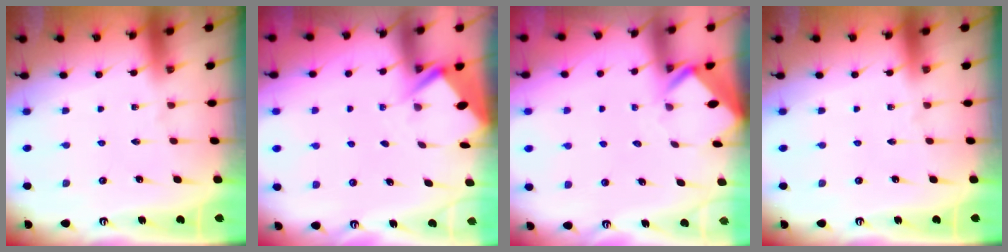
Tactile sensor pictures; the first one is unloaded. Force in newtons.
{"total": 2.8, "press": 2.8, "slide": 0.4}
{"total": 2.7, "press": 2.7, "slide": 0.2}
{"total": 0.0}